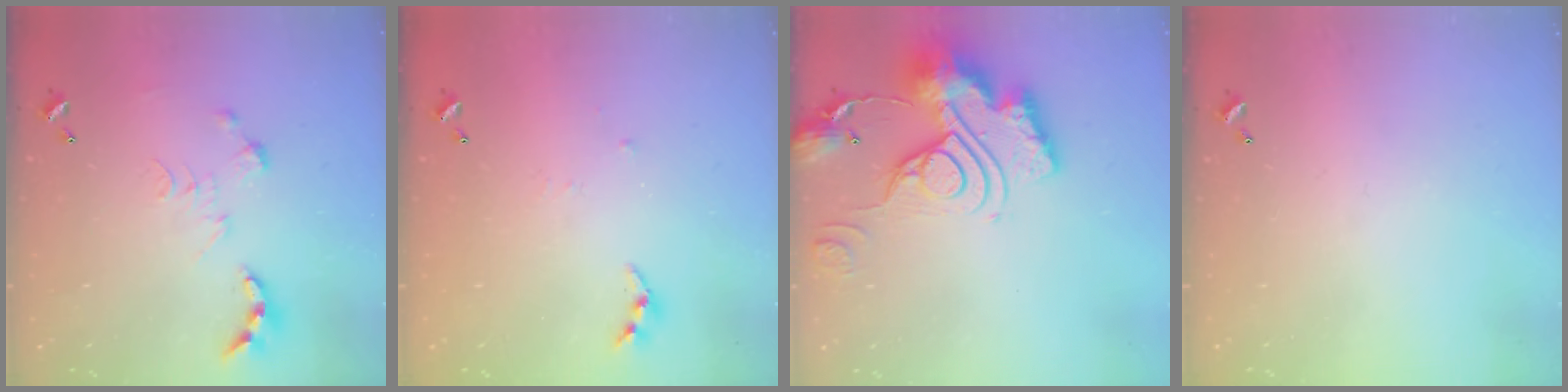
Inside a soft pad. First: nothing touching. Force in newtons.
{"total": 4.7, "press": 4.7, "slide": 0.4}
{"total": 21.4, "press": 21.3, "slide": 2.0}
{"total": 0.0}